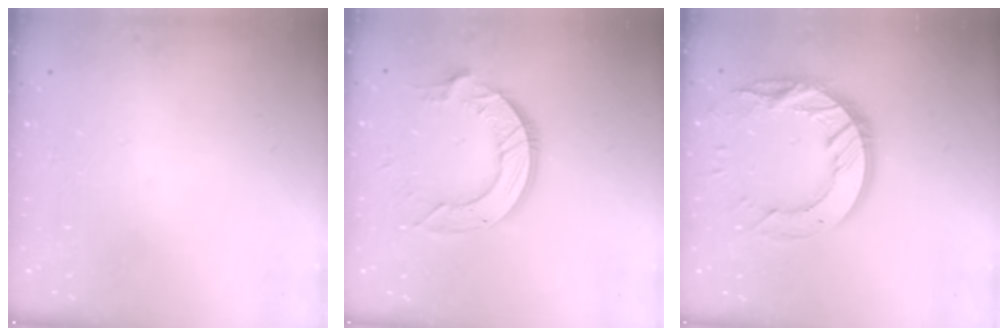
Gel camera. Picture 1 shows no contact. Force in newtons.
{"total": 11.3, "press": 11.2, "slide": 1.1}
{"total": 15.9, "press": 15.8, "slide": 1.5}